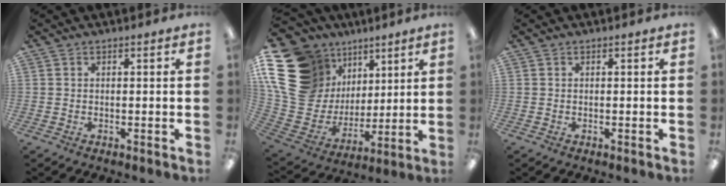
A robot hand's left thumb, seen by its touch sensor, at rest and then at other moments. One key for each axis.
{"total": 21.1, "fx": 9.4, "fy": 16.5, "fz": 9.2, "tx": -0.194, "ty": -0.061, "tz": 0.196}
{"total": 0.0}